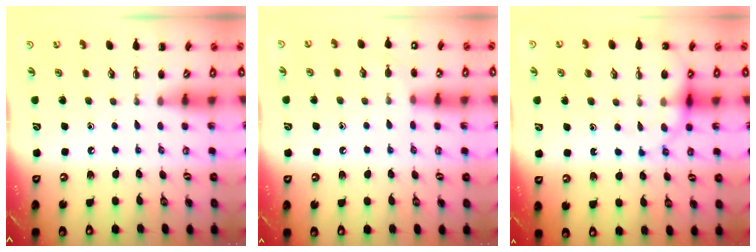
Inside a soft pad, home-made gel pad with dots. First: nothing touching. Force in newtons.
{"total": 9.5, "press": 9.1, "slide": 2.6}
{"total": 15.0, "press": 14.3, "slide": 4.5}